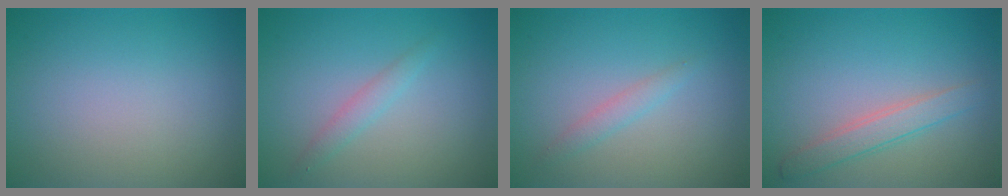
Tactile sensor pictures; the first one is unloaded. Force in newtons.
{"total": 1.4, "press": 1.4, "slide": 0.0}
{"total": 1.2, "press": 1.2, "slide": 0.0}
{"total": 2.3, "press": 2.3, "slide": 0.1}